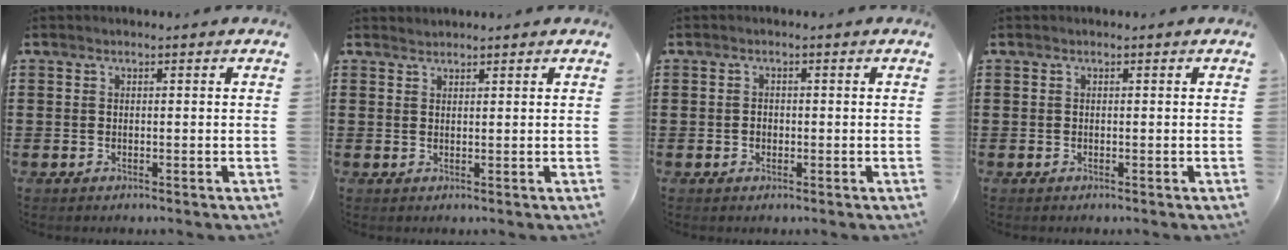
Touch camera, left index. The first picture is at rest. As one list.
[{"total": 1.2, "force": [1.1, 0.1, -0.1], "torque": [0.000, 0.000, 0.023]}, {"total": 1.1, "force": [-0.1, 0.8, 0.7], "torque": [-0.016, 0.005, -0.002]}, {"total": 0.0}]